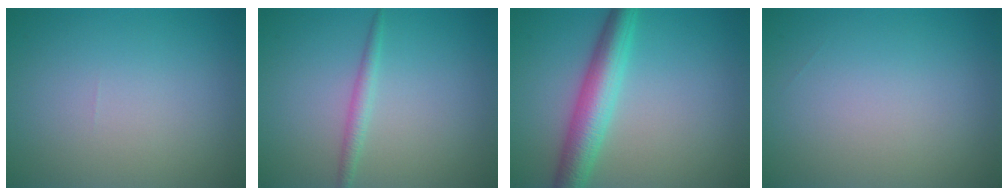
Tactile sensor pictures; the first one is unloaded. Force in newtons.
{"total": 1.4, "press": 1.4, "slide": 0.1}
{"total": 5.0, "press": 5.0, "slide": 0.0}
{"total": 0.0}